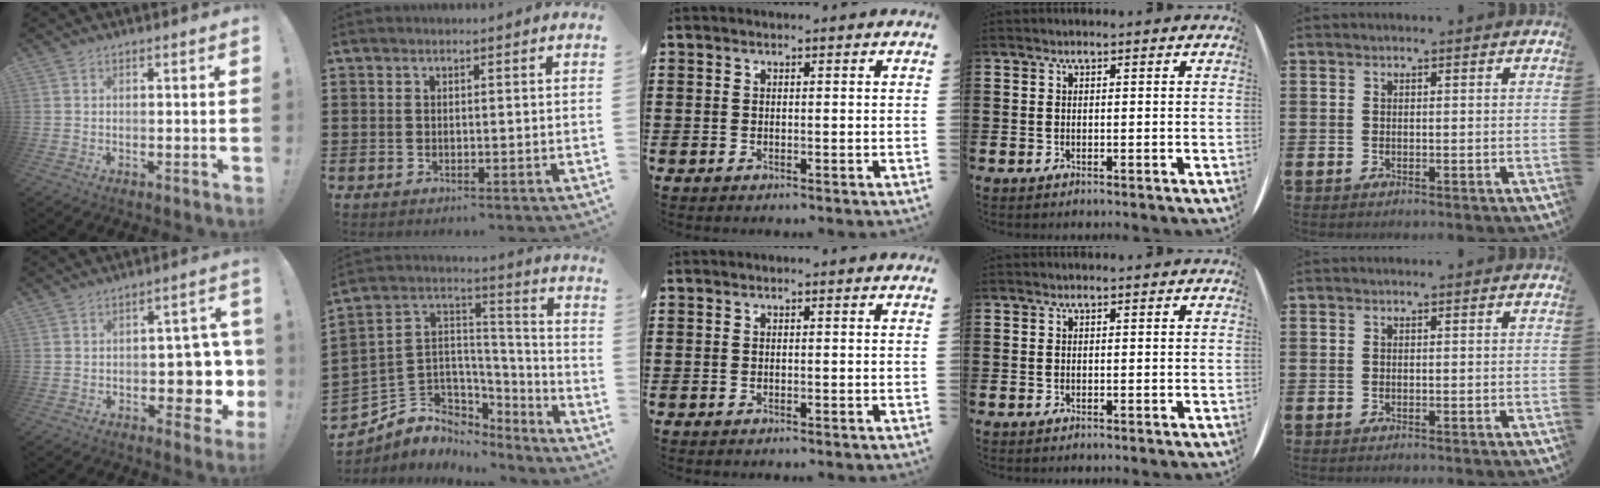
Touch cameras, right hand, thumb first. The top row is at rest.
{"thumb": {"total": 8.9, "force": [-2.4, 6.0, 6.1], "torque": [-0.063, 0.014, -0.033]}, "index": {"total": 6.1, "force": [-2.4, 5.6, 0.4], "torque": [-0.041, -0.013, -0.046]}}